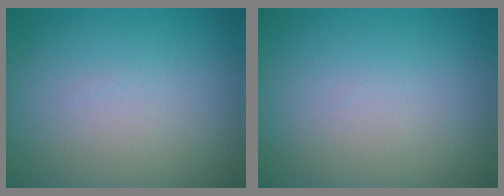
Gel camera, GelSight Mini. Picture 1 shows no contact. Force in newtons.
{"total": 0.0}